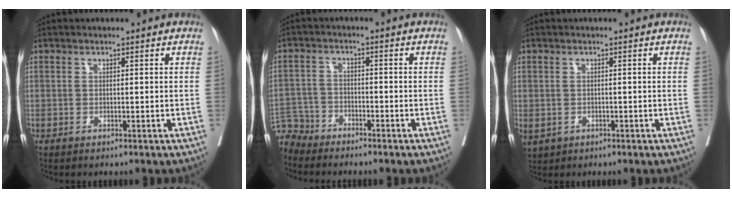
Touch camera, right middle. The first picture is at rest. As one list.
[{"total": 5.2, "force": [-4.9, 1.6, -0.9], "torque": [0.020, -0.002, -0.099]}, {"total": 5.1, "force": [-2.0, 4.1, 2.4], "torque": [-0.075, -0.005, -0.020]}]